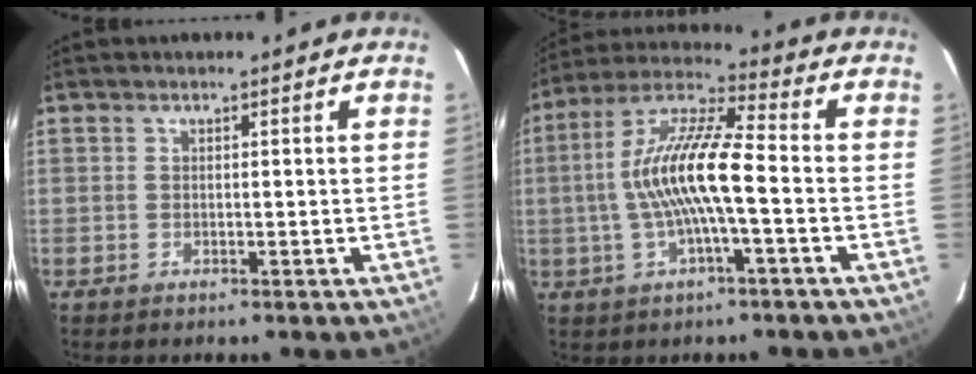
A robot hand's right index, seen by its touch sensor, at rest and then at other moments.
{"total": 13.4, "force": [-1.6, 2.3, 13.1], "torque": [-0.258, 0.014, -0.035]}